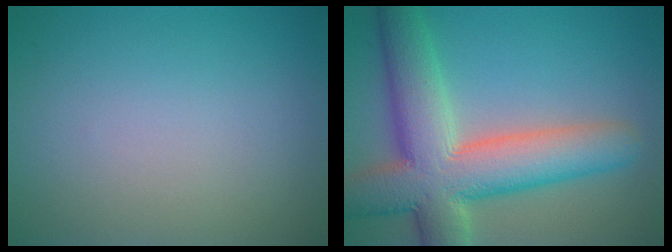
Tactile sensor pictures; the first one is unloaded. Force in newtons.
{"total": 11.0, "press": 11.0, "slide": 0.8}